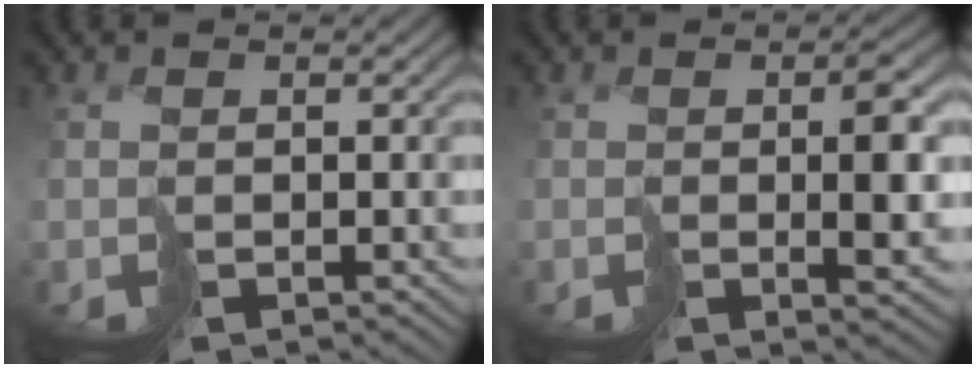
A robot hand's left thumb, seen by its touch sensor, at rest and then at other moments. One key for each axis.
{"total": 4.8, "fx": -0.2, "fy": 1.1, "fz": 4.7, "tx": -0.071, "ty": -0.005, "tz": -0.001}